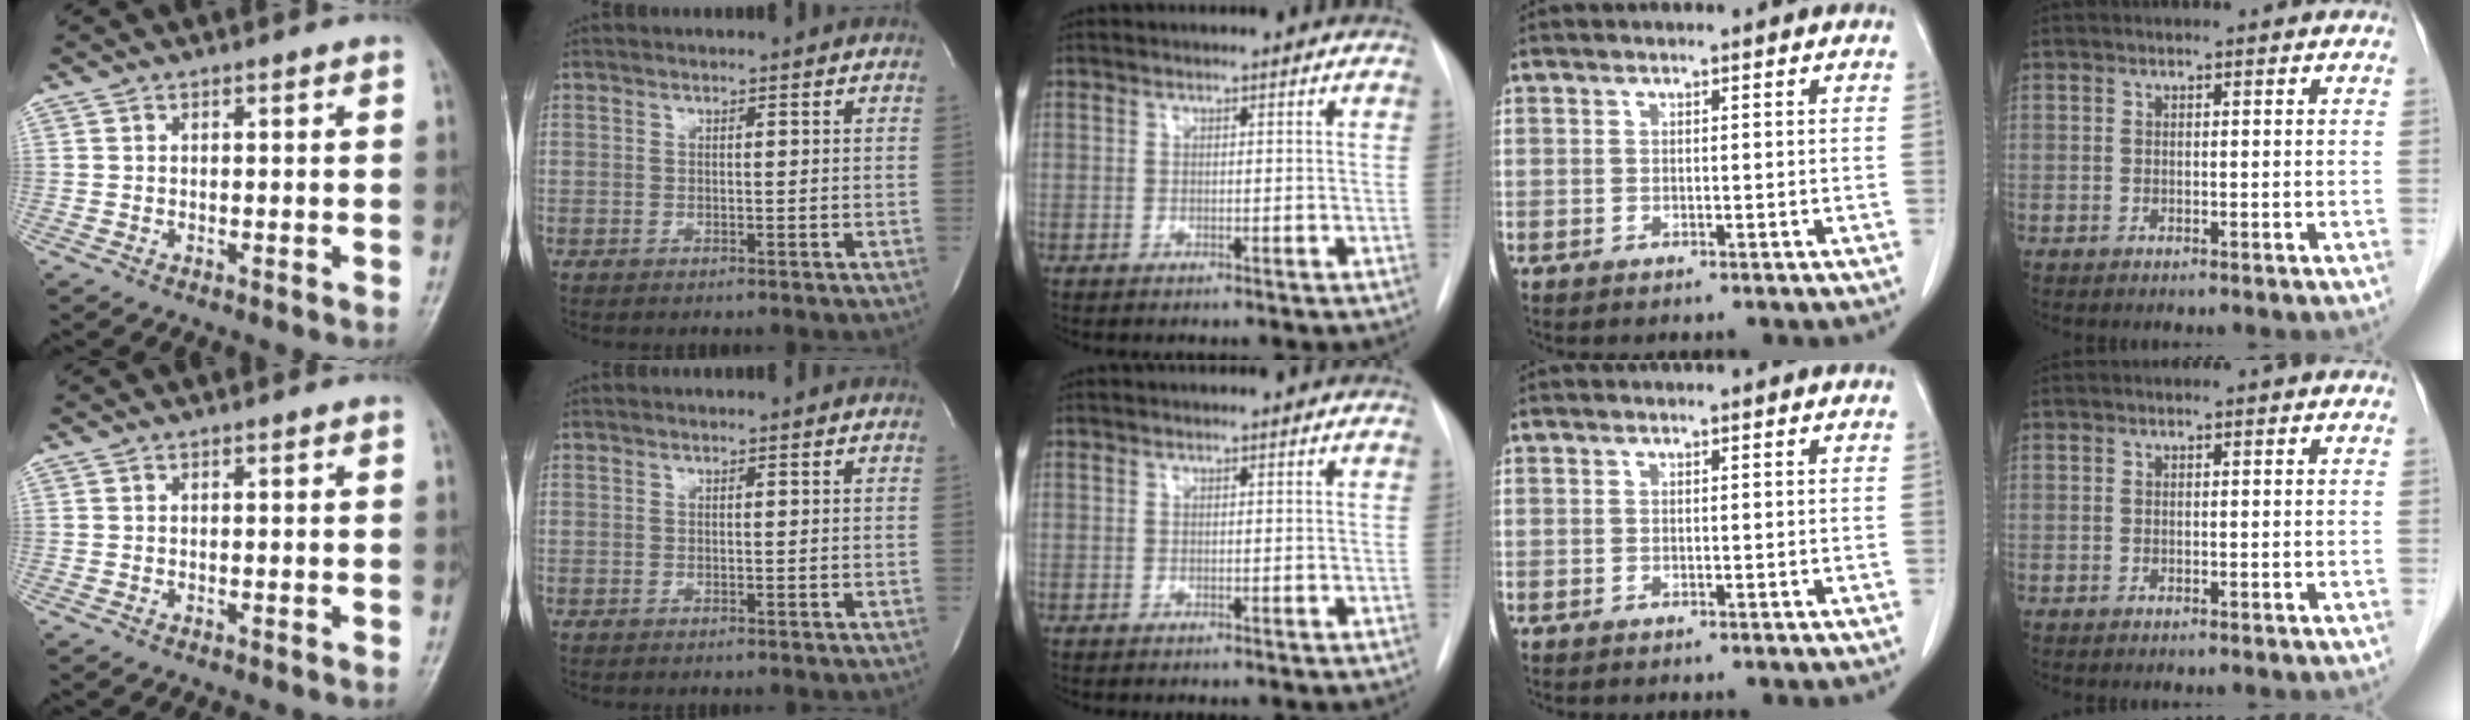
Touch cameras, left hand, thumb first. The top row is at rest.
{}